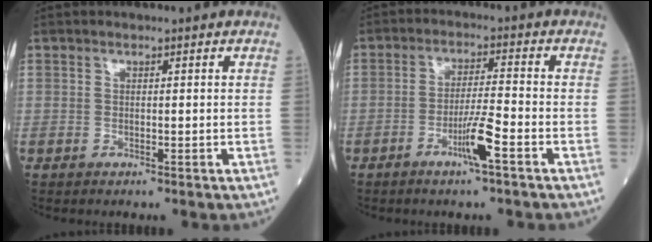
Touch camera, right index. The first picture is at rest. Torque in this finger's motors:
{"motor_torque": [0.41, -0.24, 0.57, 0.16]}